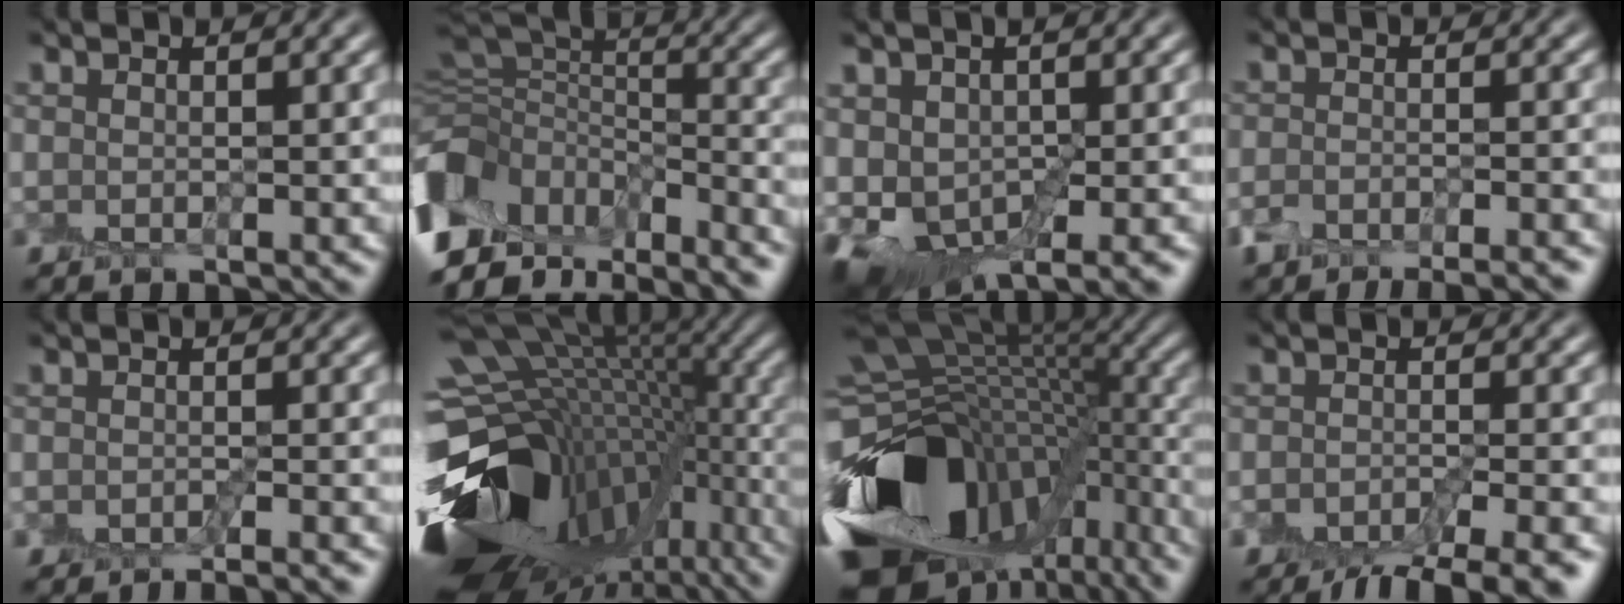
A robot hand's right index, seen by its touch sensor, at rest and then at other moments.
{"total": 13.2, "force": [-8.4, 7.5, 6.9], "torque": [-0.165, 0.015, -0.112]}
{"total": 5.3, "force": [-0.9, 3.5, 3.9], "torque": [-0.077, -0.014, -0.012]}
{"total": 5.2, "force": [-4.4, 1.6, 2.2], "torque": [-0.029, -0.004, -0.069]}
{"total": 2.7, "force": [-2.4, 0.1, 1.1], "torque": [-0.017, -0.004, -0.032]}
{"total": 17.5, "force": [-3.9, 9.8, 13.9], "torque": [-0.250, -0.003, -0.023]}
{"total": 19.3, "force": [-8.7, 12.7, 11.5], "torque": [-0.199, -0.025, -0.075]}
{"total": 6.2, "force": [-5.0, 1.4, 3.4], "torque": [-0.045, -0.009, -0.085]}